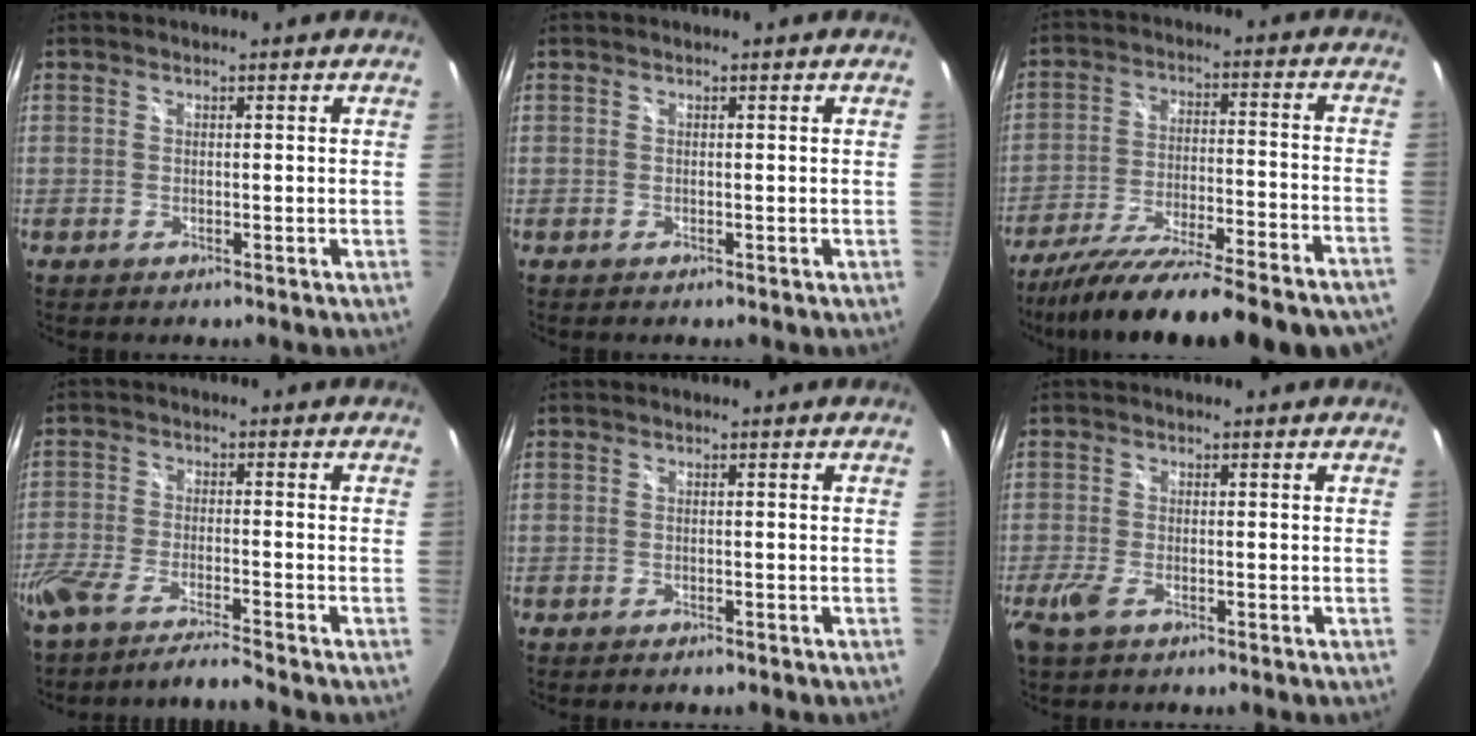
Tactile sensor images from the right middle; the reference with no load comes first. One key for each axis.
{"total": 0.0}
{"total": 26.4, "fx": -22.8, "fy": 2.3, "fz": 13.2, "tx": -0.225, "ty": -0.077, "tz": -0.330}
{"total": 8.6, "fx": -7.7, "fy": -0.4, "fz": 3.8, "tx": -0.096, "ty": -0.026, "tz": -0.139}
{"total": 1.1, "fx": -0.9, "fy": 0.5, "fz": 0.4, "tx": -0.009, "ty": -0.004, "tz": -0.016}
{"total": 3.2, "fx": -1.8, "fy": 1.2, "fz": 2.3, "tx": -0.055, "ty": -0.009, "tz": -0.036}